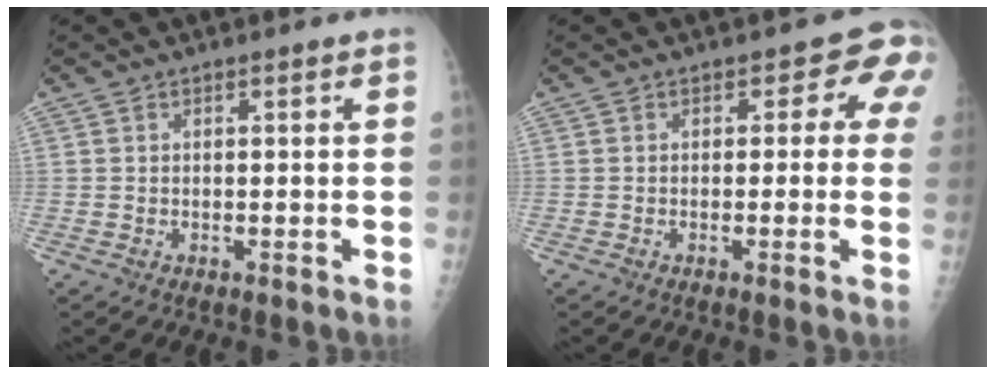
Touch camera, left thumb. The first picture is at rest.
{"total": 4.5, "force": [1.1, 3.1, 3.0], "torque": [0.013, 0.007, -0.004]}